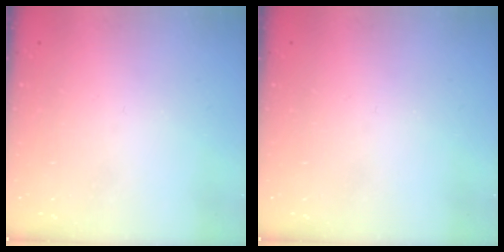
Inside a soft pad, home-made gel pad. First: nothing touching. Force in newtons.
{"total": 0.0}